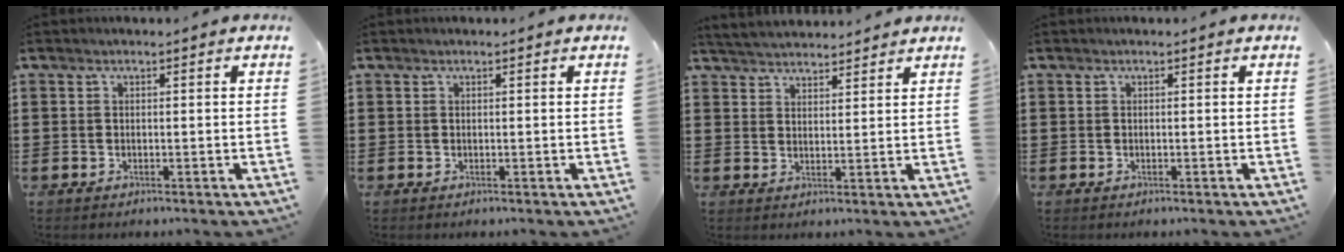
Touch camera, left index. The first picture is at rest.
{"total": 0.0}
{"total": 3.6, "force": [3.6, 0.1, 0.2], "torque": [-0.015, -0.010, 0.066]}
{"total": 0.0}